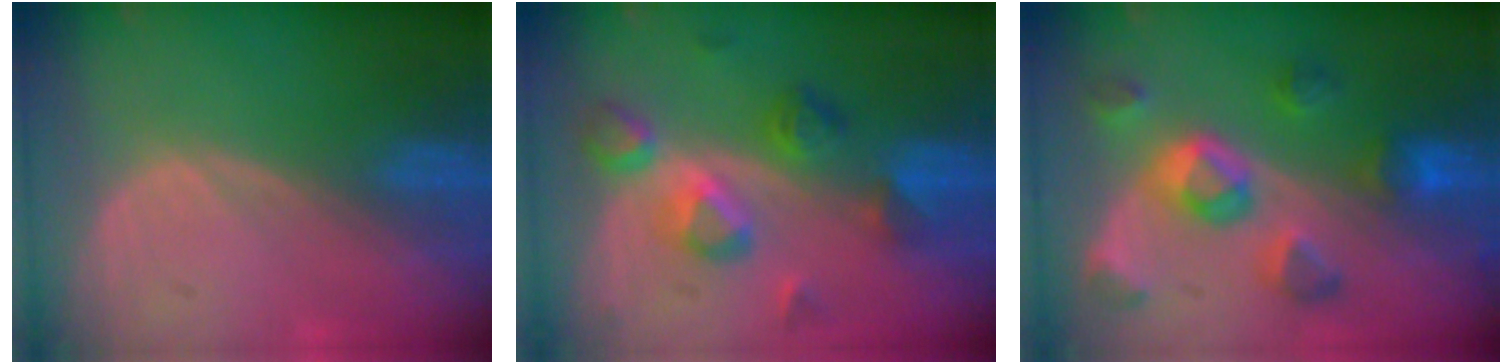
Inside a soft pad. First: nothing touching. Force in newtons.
{"total": 7.5, "press": 7.5, "slide": 0.9}
{"total": 8.5, "press": 8.0, "slide": 2.9}